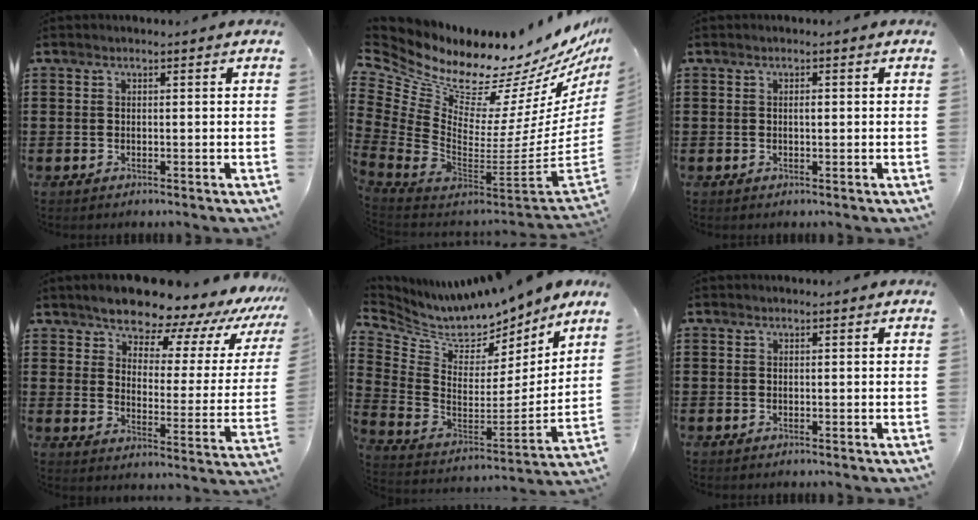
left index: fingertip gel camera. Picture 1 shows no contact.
{"total": 11.2, "force": [9.4, 3.1, 5.1], "torque": [-0.121, -0.107, 0.150]}
{"total": 1.0, "force": [0.1, 0.3, 1.0], "torque": [-0.019, 0.000, 0.001]}
{"total": 9.7, "force": [8.8, 2.0, 3.5], "torque": [-0.082, -0.069, 0.147]}
{"total": 8.3, "force": [7.8, 2.3, 1.6], "torque": [-0.079, -0.068, 0.135]}
{"total": 0.0}